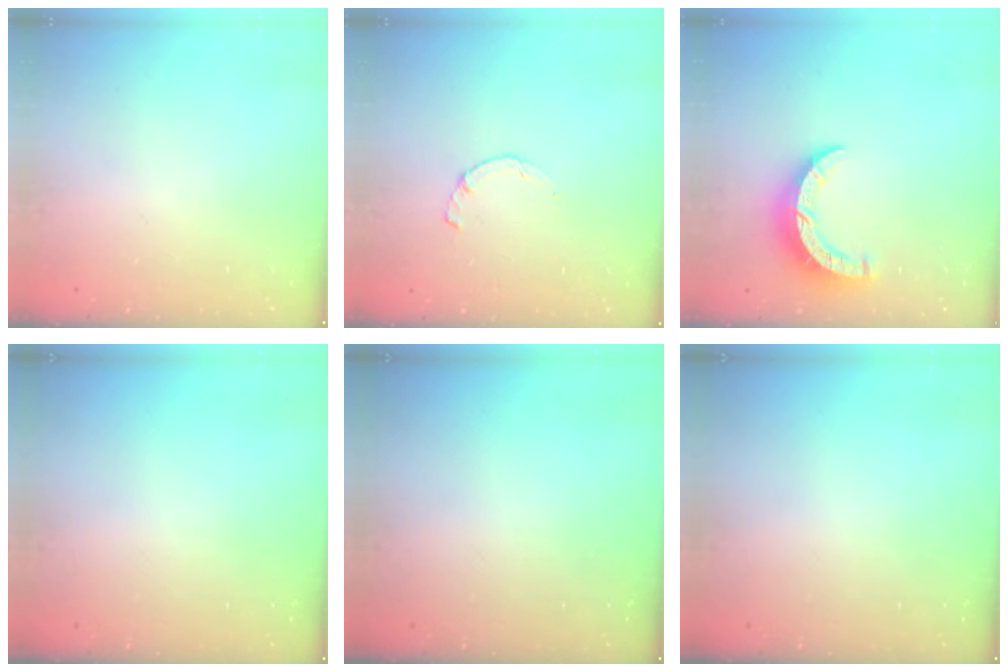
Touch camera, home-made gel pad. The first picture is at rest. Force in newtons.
{"total": 1.7, "press": 1.7, "slide": 0.3}
{"total": 7.9, "press": 7.8, "slide": 0.6}
{"total": 0.0}
{"total": 0.0}
{"total": 0.0}